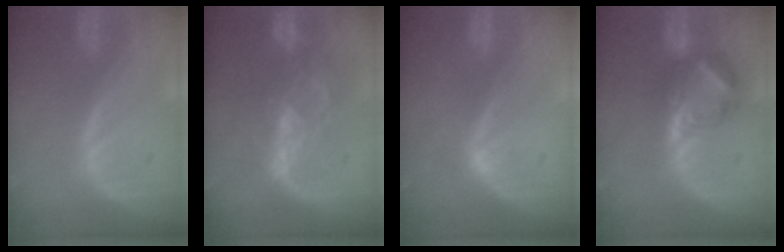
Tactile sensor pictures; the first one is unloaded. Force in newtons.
{"total": 8.3, "press": 7.4, "slide": 3.8}
{"total": 1.0, "press": 1.0, "slide": 0.1}
{"total": 6.2, "press": 6.2, "slide": 0.7}